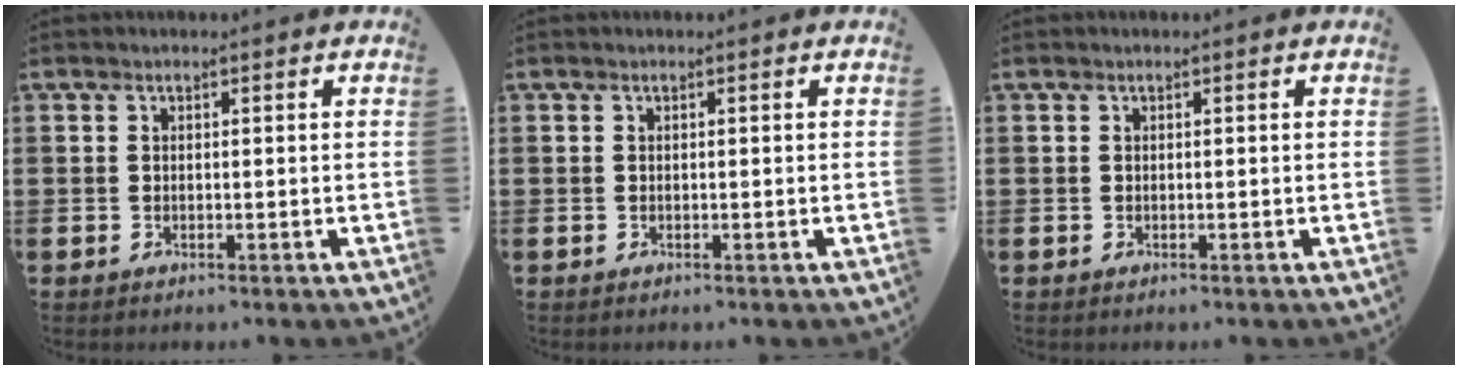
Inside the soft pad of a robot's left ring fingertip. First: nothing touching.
{"total": 0.0}
{"total": 0.0}